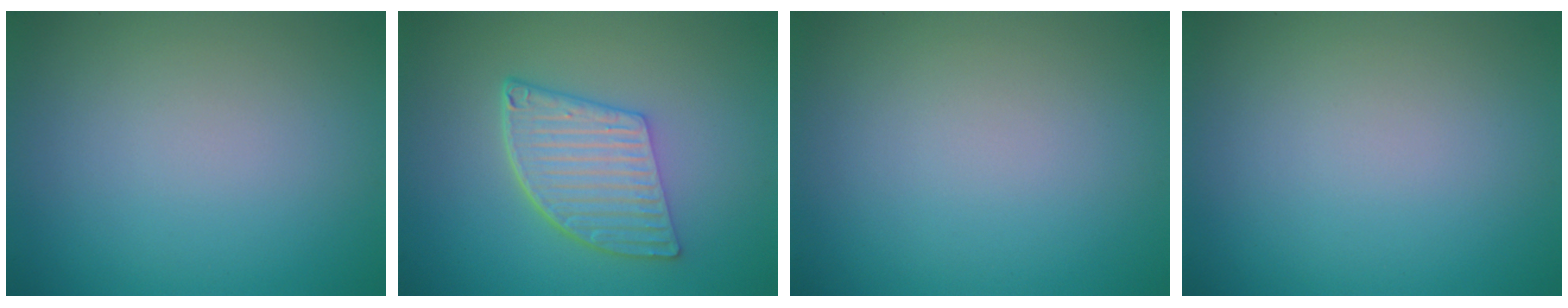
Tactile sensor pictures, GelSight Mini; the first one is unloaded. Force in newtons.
{"total": 5.6, "press": 4.2, "slide": 3.7}
{"total": 0.0}
{"total": 0.0}